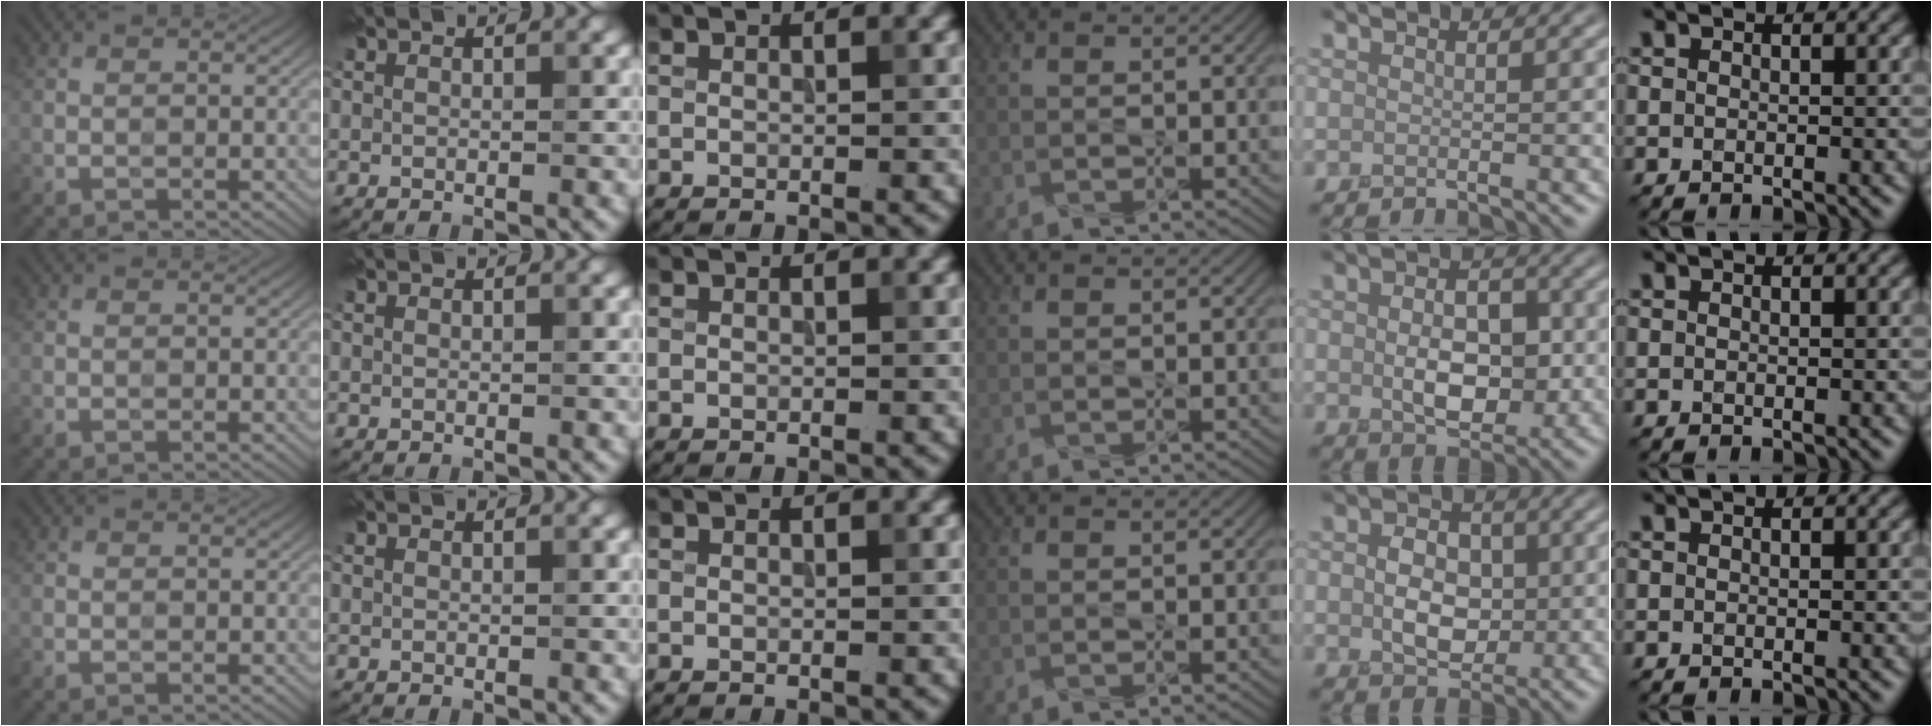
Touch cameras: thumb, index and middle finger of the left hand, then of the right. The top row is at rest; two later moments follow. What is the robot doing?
{"motion": "press", "object": "joystick"}